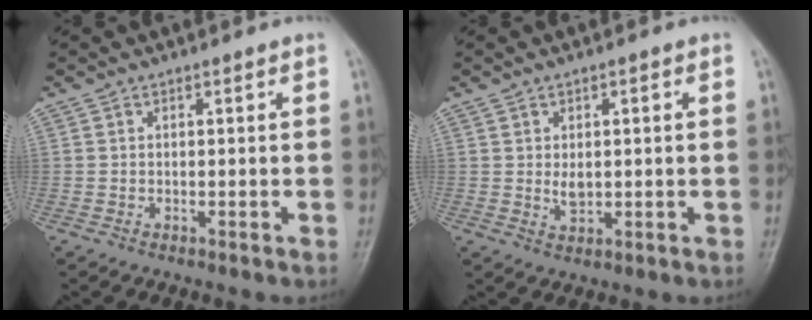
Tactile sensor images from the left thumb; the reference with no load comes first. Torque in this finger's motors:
{"motor_torque": [0.52, 0.61, 0.77, 0.00, 0.01]}